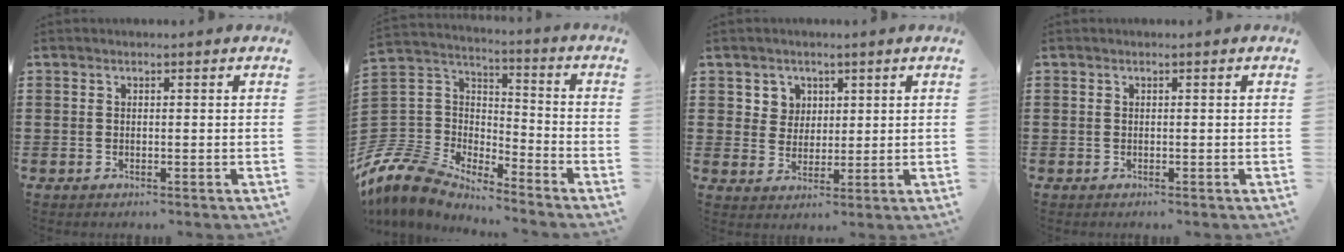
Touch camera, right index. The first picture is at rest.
{"total": 9.1, "force": [-8.3, 3.3, 2.0], "torque": [-0.094, -0.006, -0.178]}
{"total": 3.9, "force": [1.9, 3.4, 0.4], "torque": [-0.018, 0.009, 0.033]}
{"total": 0.0}